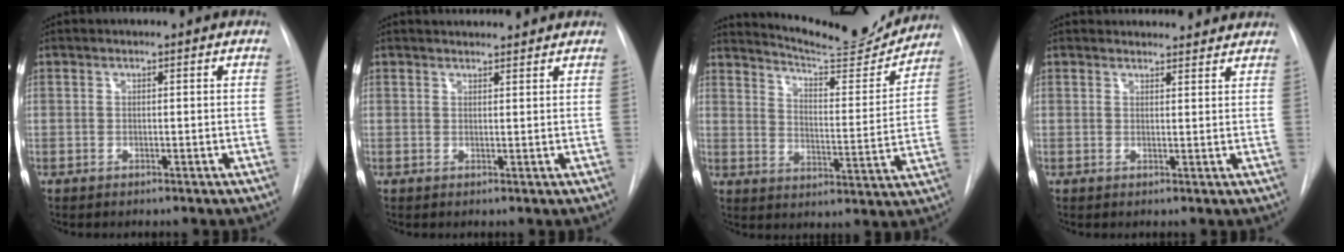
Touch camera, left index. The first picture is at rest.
{"total": 4.8, "force": [4.6, 0.7, 1.0], "torque": [-0.016, 0.025, 0.058]}
{"total": 15.6, "force": [15.1, 1.3, 3.6], "torque": [-0.058, -0.046, 0.205]}
{"total": 8.1, "force": [7.8, 2.0, 1.1], "torque": [0.002, 0.018, 0.079]}